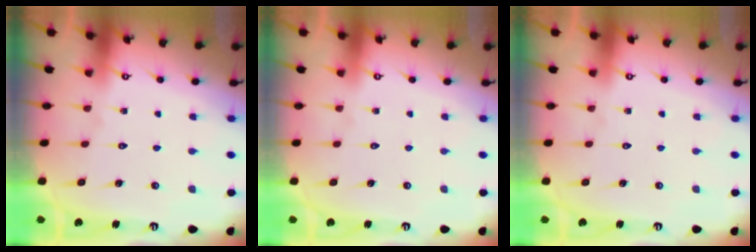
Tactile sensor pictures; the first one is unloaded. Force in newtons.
{"total": 0.0}
{"total": 0.0}